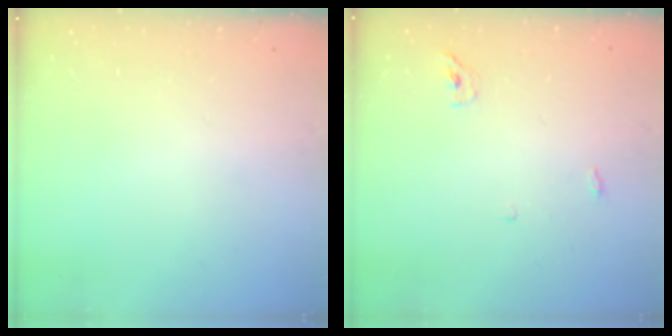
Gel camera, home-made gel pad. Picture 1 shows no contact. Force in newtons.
{"total": 3.4, "press": 3.4, "slide": 0.7}